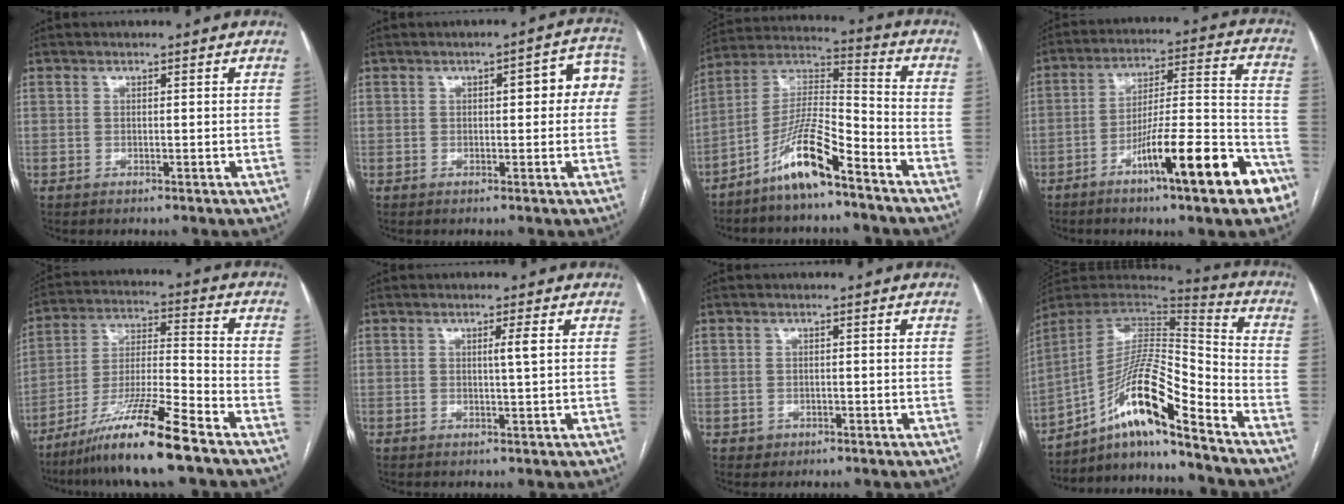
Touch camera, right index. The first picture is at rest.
{"total": 6.5, "force": [1.0, 2.3, 6.0], "torque": [-0.058, 0.031, 0.006]}
{"total": 11.7, "force": [-7.8, 1.3, 8.6], "torque": [-0.173, 0.007, -0.151]}
{"total": 17.7, "force": [-9.6, 1.8, 14.7], "torque": [-0.196, 0.009, -0.141]}
{"total": 13.9, "force": [-9.8, -0.2, 9.8], "torque": [-0.189, -0.020, -0.179]}
{"total": 1.9, "force": [0.4, -0.4, 1.8], "torque": [-0.030, -0.001, 0.007]}
{"total": 1.7, "force": [-0.7, 1.6, 0.0], "torque": [0.006, 0.008, -0.008]}
{"total": 16.9, "force": [-10.7, 1.1, 13.1], "torque": [-0.244, 0.010, -0.188]}